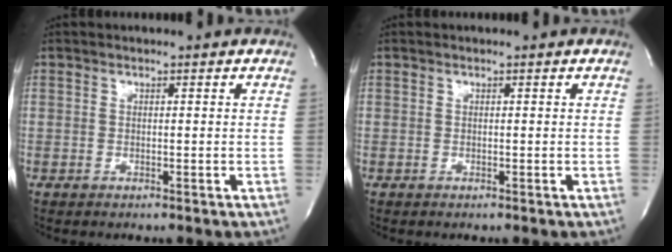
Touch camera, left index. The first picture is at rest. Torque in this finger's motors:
{"motor_torque": [0.01, 0.00, -0.03, 0.00]}